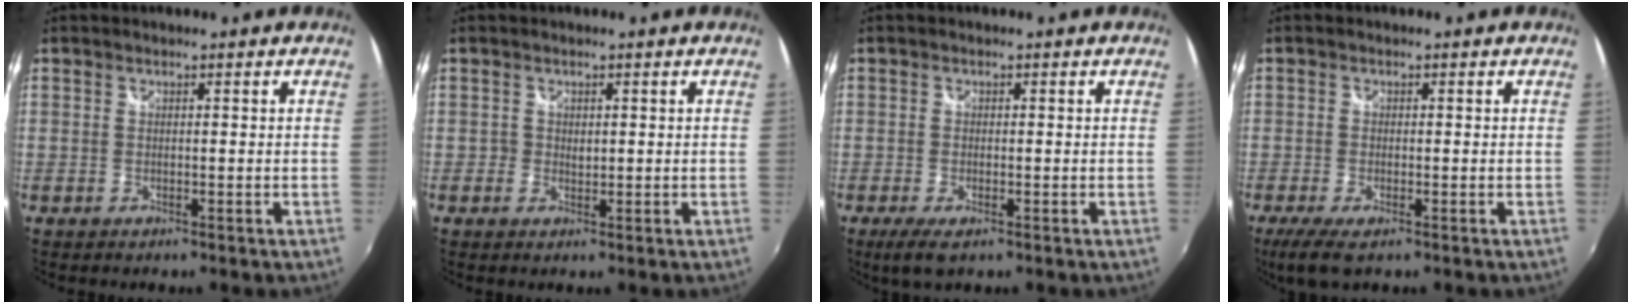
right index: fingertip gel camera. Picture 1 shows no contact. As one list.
[{"total": 1.2, "force": [0.1, 1.1, 0.5], "torque": [-0.008, -0.001, 0.000]}, {"total": 3.7, "force": [-1.9, 1.3, 2.9], "torque": [-0.063, -0.010, -0.031]}, {"total": 4.8, "force": [-2.6, 1.5, 3.8], "torque": [-0.082, -0.015, -0.044]}]